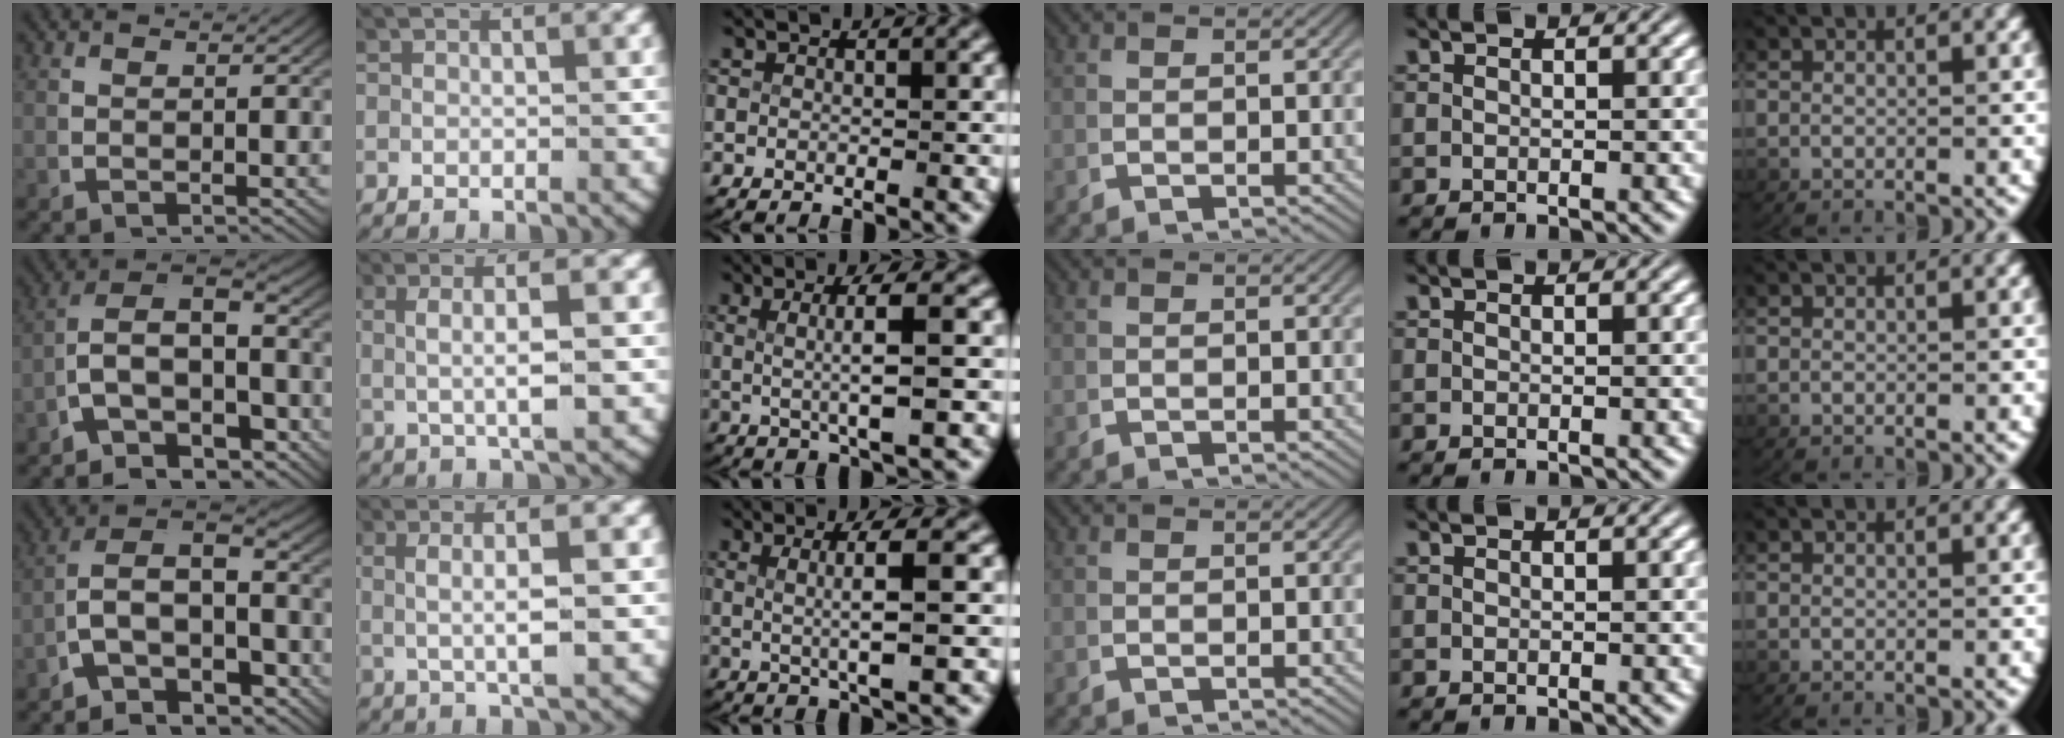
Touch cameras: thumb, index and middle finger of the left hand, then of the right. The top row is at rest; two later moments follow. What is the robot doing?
{"motion": "lift_and_place", "object": "towel"}